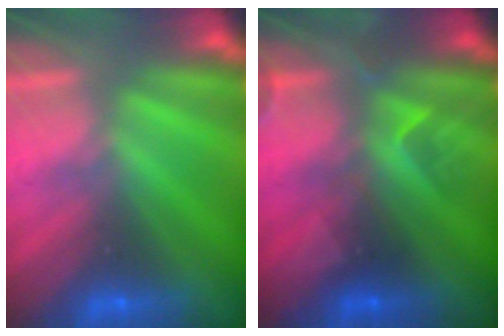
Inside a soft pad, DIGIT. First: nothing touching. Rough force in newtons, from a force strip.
{"total": 2.4}